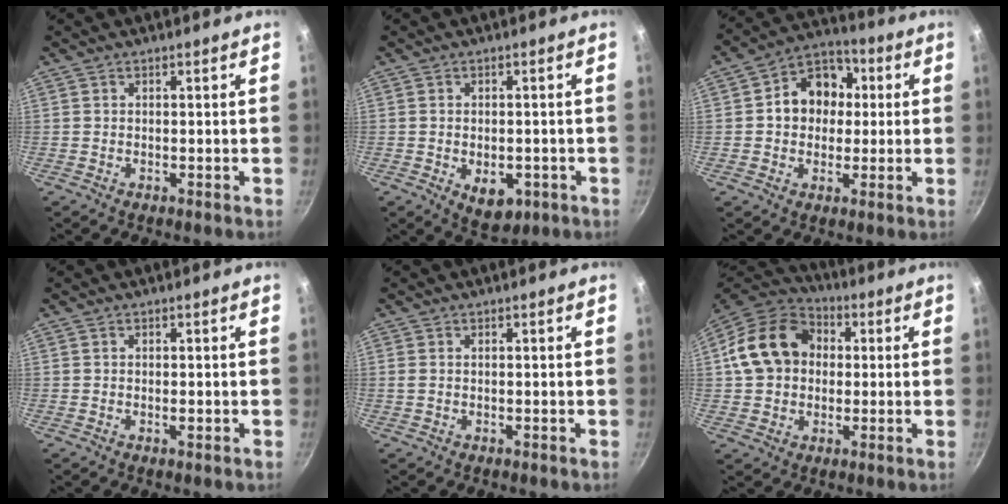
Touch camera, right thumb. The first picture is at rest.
{"total": 6.7, "force": [-2.1, 4.2, 4.8], "torque": [-0.048, 0.001, -0.018]}
{"total": 11.8, "force": [1.3, 9.7, 6.5], "torque": [-0.053, 0.020, 0.004]}
{"total": 0.8, "force": [-0.1, 0.3, 0.7], "torque": [-0.010, 0.001, -0.002]}
{"total": 1.0, "force": [0.2, 0.6, 0.8], "torque": [-0.016, 0.002, 0.004]}
{"total": 16.6, "force": [2.3, 13.2, 9.8], "torque": [-0.153, 0.032, 0.028]}